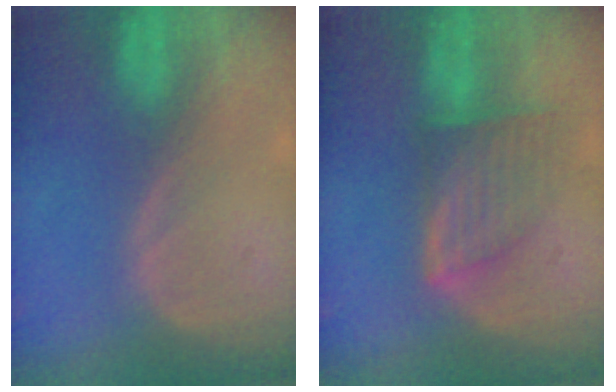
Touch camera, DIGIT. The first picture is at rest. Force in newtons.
{"total": 7.3, "press": 6.6, "slide": 3.2}